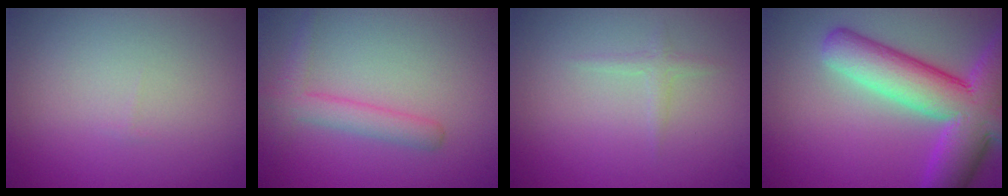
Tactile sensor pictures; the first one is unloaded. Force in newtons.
{"total": 2.5, "press": 2.5, "slide": 0.0}
{"total": 0.9, "press": 0.9, "slide": 0.0}
{"total": 10.7, "press": 10.7, "slide": 0.6}